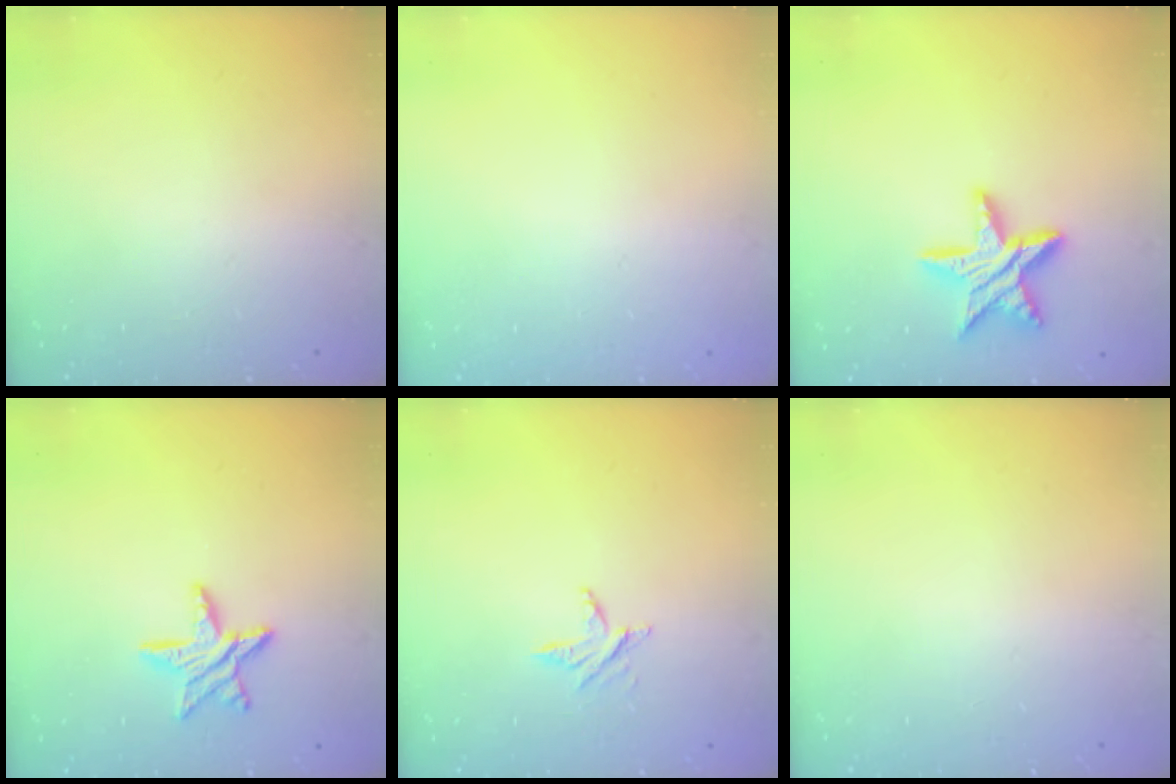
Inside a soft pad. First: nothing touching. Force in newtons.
{"total": 0.0}
{"total": 14.2, "press": 14.1, "slide": 1.2}
{"total": 10.2, "press": 10.2, "slide": 0.9}
{"total": 3.6, "press": 3.6, "slide": 0.4}
{"total": 0.0}